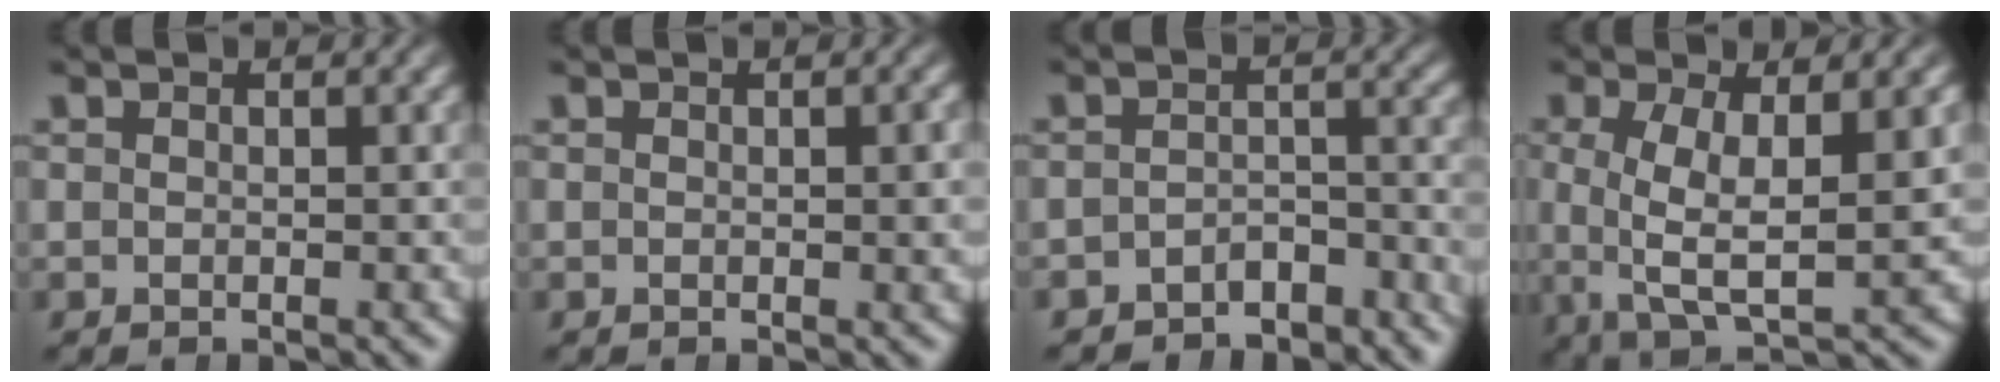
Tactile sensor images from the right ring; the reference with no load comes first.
{"total": 0.6, "force": [0.1, 0.1, 0.6], "torque": [-0.002, 0.003, -0.001]}
{"total": 4.8, "force": [-4.2, 1.9, 1.2], "torque": [-0.005, -0.015, -0.071]}
{"total": 6.2, "force": [-0.5, 3.1, 5.3], "torque": [-0.112, -0.032, 0.009]}